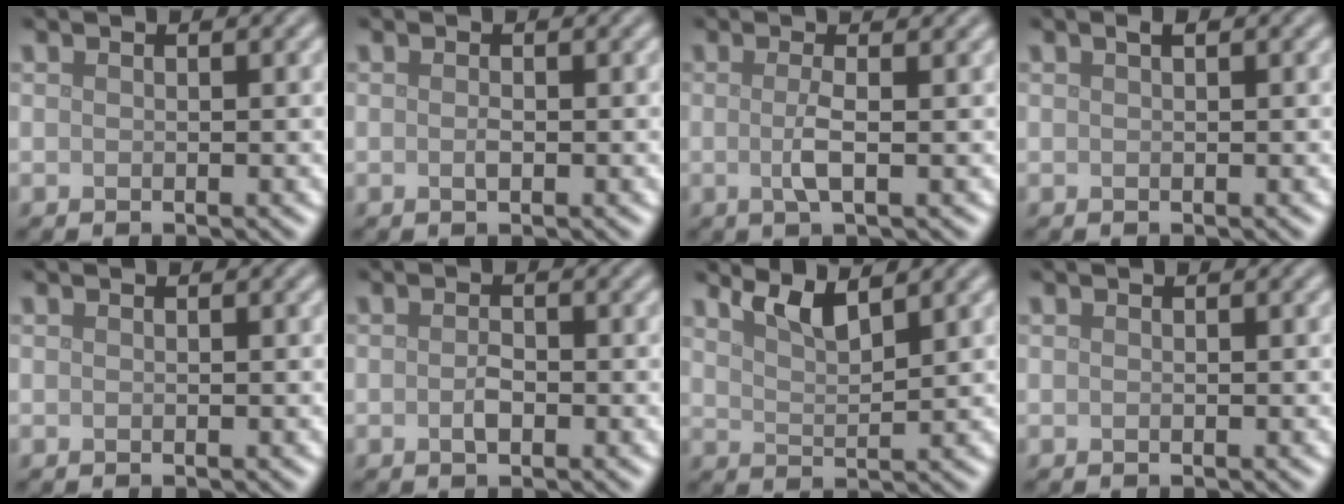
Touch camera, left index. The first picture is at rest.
{"total": 0.7, "force": [-0.1, 0.3, 0.7], "torque": [-0.015, -0.002, -0.001]}
{"total": 2.4, "force": [0.0, 0.6, 2.4], "torque": [-0.044, 0.001, -0.004]}
{"total": 0.7, "force": [0.4, 0.2, 0.5], "torque": [-0.008, 0.003, 0.006]}
{"total": 0.0}
{"total": 1.4, "force": [-0.4, 0.7, 1.1], "torque": [-0.023, 0.001, -0.009]}
{"total": 3.0, "force": [2.4, 0.6, 1.8], "torque": [-0.031, 0.000, 0.046]}
{"total": 0.0}